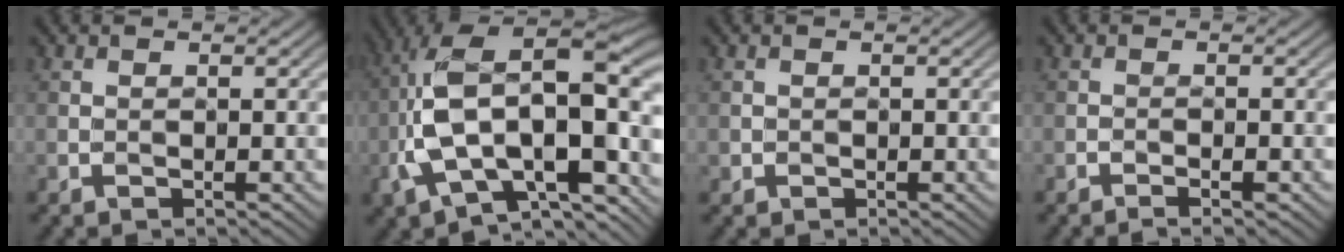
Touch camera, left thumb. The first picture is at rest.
{"total": 16.0, "force": [-4.0, 8.3, 13.1], "torque": [-0.238, -0.012, -0.056]}
{"total": 0.6, "force": [0.0, 0.6, 0.0], "torque": [0.001, -0.004, 0.001]}
{"total": 1.7, "force": [-1.4, -0.1, 1.0], "torque": [-0.021, 0.004, -0.020]}